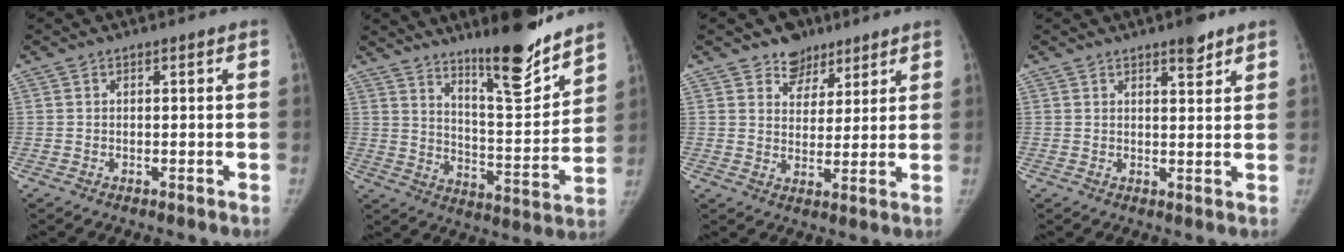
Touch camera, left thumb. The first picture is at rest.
{"total": 16.6, "force": [13.0, 3.1, 9.9], "torque": [-0.115, -0.101, 0.210]}
{"total": 6.8, "force": [4.9, 4.6, 1.0], "torque": [0.015, -0.030, 0.079]}
{"total": 4.1, "force": [3.0, 1.2, 2.5], "torque": [-0.025, -0.019, 0.042]}